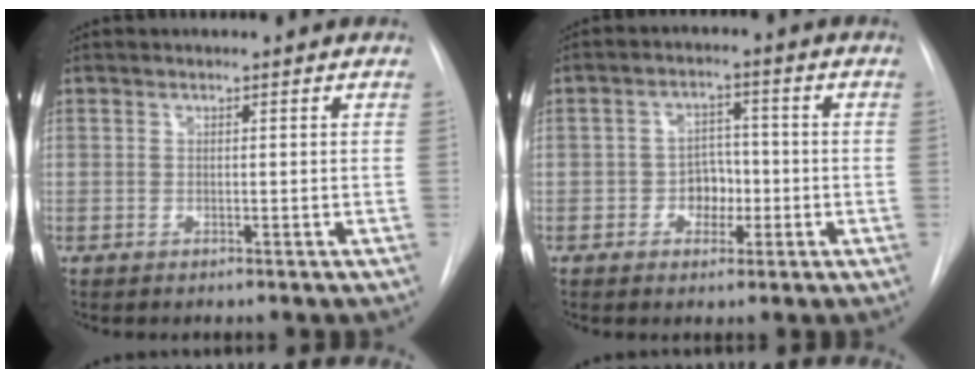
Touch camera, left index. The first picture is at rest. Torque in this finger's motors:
{"motor_torque": [0.23, -0.12, 0.06, 0.01]}